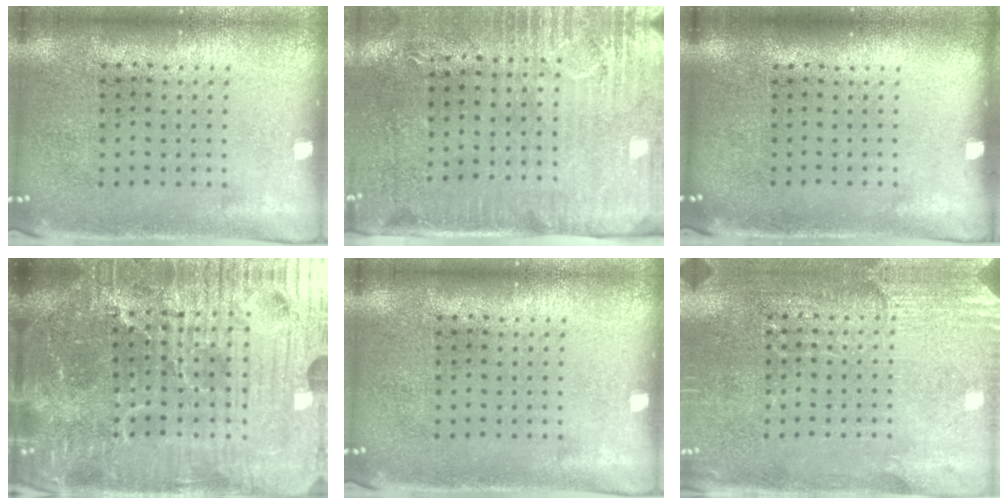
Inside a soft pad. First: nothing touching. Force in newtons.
{"total": 3.0, "press": 2.5, "slide": 1.7}
{"total": 0.0}
{"total": 7.0, "press": 6.3, "slide": 3.1}
{"total": 0.0}
{"total": 2.8, "press": 2.7, "slide": 0.8}